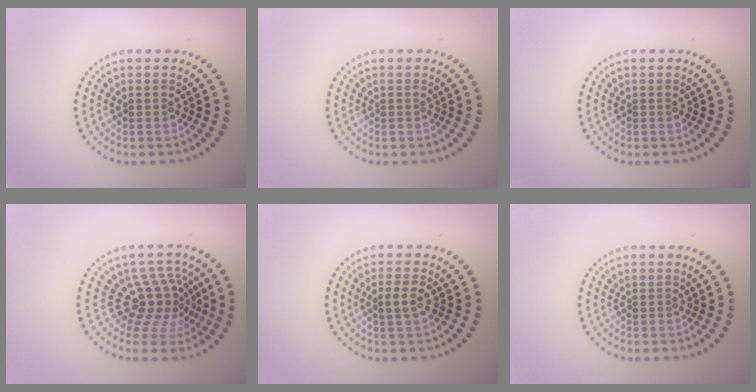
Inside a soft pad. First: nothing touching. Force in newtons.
{"total": 0.0}
{"total": 0.0}
{"total": 3.8, "press": 2.7, "slide": 2.7}
{"total": 1.8, "press": 1.7, "slide": 0.5}
{"total": 0.0}